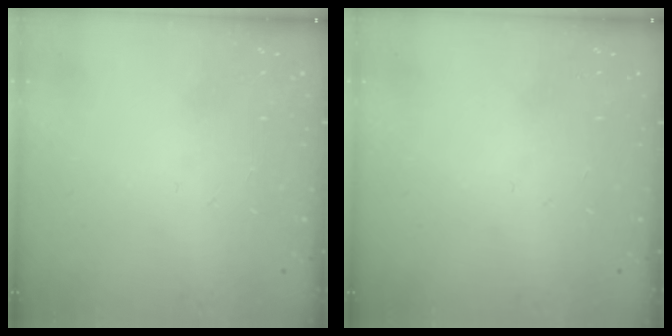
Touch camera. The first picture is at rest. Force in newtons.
{"total": 0.0}